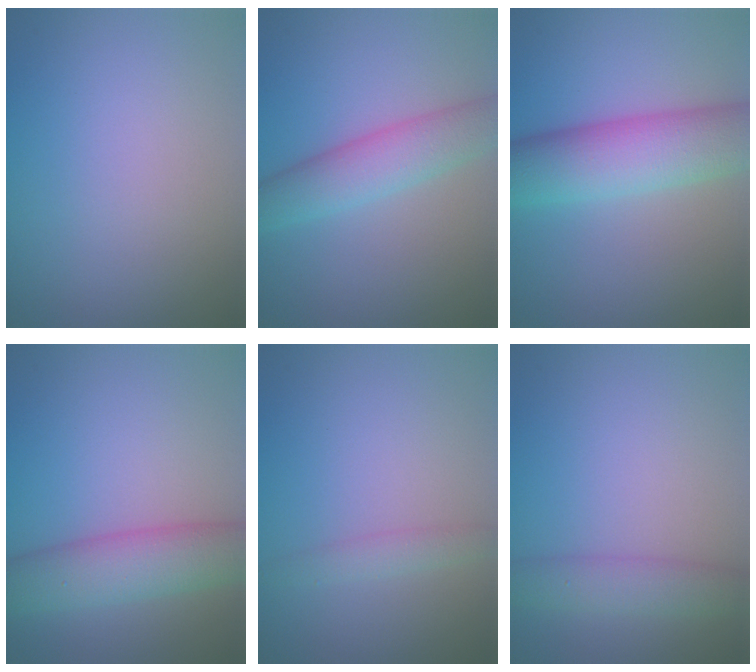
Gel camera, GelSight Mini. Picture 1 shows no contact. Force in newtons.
{"total": 4.4, "press": 4.4, "slide": 0.2}
{"total": 7.8, "press": 7.8, "slide": 0.3}
{"total": 5.5, "press": 5.5, "slide": 0.1}
{"total": 1.4, "press": 1.4, "slide": 0.0}
{"total": 3.0, "press": 3.0, "slide": 0.2}